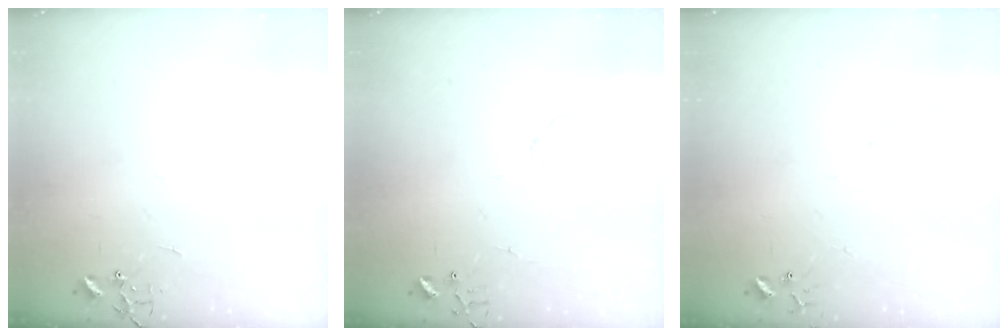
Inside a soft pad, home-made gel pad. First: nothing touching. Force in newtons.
{"total": 6.0, "press": 5.9, "slide": 0.8}
{"total": 5.4, "press": 5.4, "slide": 0.8}